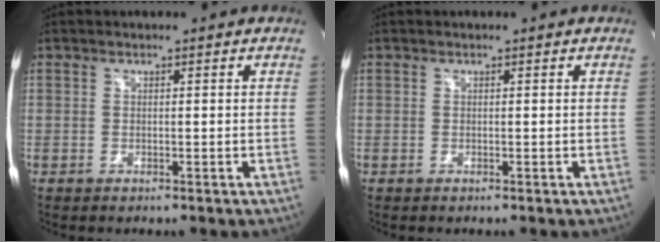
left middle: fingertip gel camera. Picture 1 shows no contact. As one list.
[{"total": 0.0}]